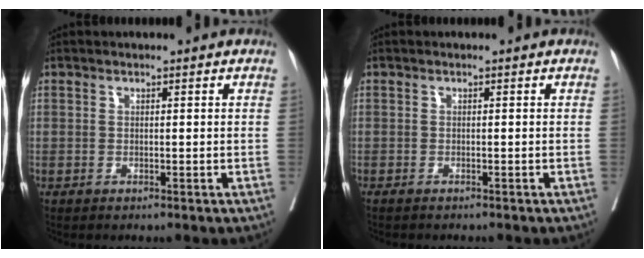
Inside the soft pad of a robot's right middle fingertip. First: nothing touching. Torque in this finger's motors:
{"motor_torque": [0.49, -0.99, 0.07, 0.02]}